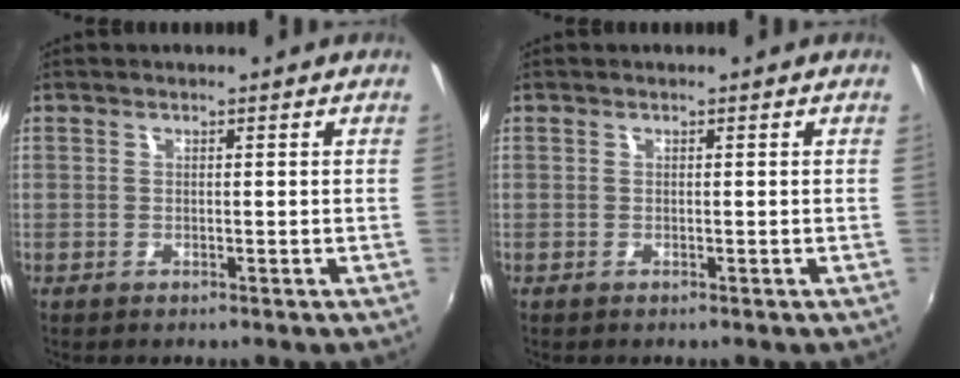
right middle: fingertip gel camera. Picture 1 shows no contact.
{"total": 0.0}